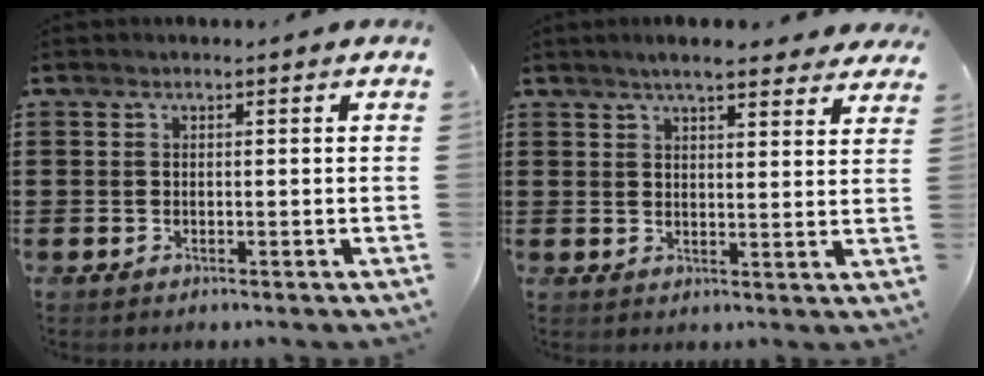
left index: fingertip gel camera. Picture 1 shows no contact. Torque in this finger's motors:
{"motor_torque": [2.14, 0.00, 0.10, 0.01]}